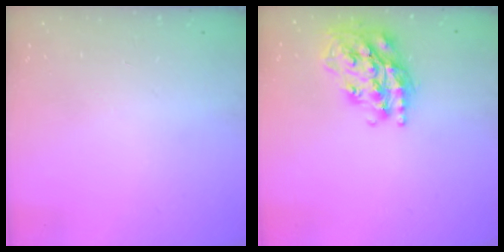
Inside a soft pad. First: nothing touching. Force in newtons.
{"total": 21.4, "press": 21.4, "slide": 1.6}